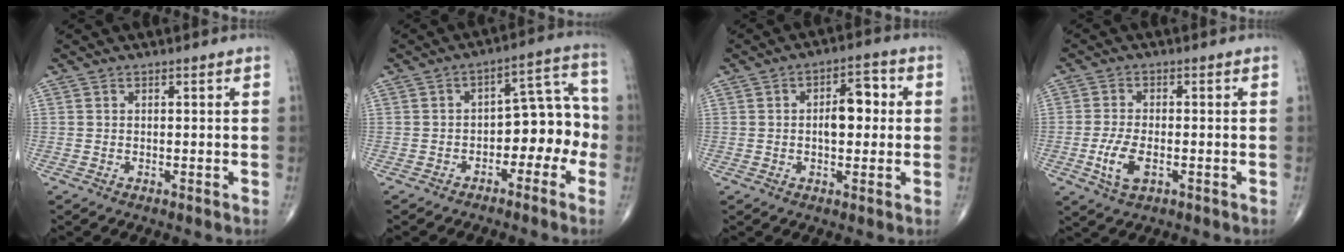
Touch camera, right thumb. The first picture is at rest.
{"total": 10.0, "force": [-3.3, 6.1, 7.3], "torque": [-0.052, 0.057, -0.052]}
{"total": 7.1, "force": [0.5, 3.8, 5.9], "torque": [-0.067, 0.013, -0.001]}
{"total": 6.0, "force": [-1.8, 2.9, 4.9], "torque": [-0.103, 0.001, -0.031]}